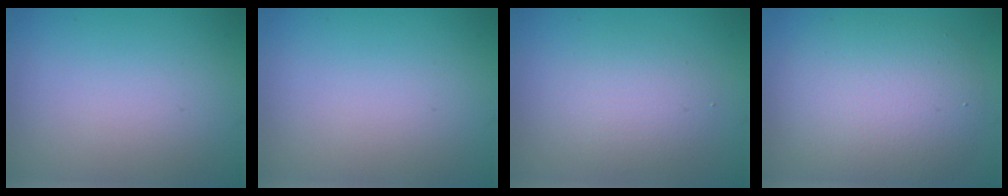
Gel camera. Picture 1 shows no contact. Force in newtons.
{"total": 0.0}
{"total": 2.7, "press": 2.7, "slide": 0.1}
{"total": 6.8, "press": 6.8, "slide": 0.5}